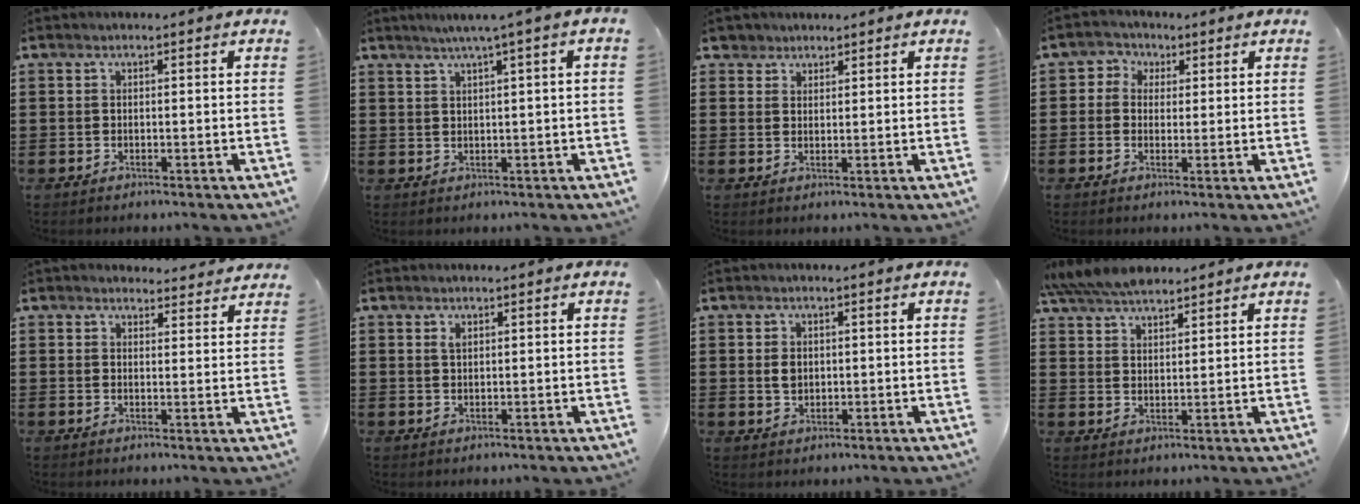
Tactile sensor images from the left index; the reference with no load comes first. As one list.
[{"total": 2.3, "force": [0.9, -0.5, 2.1], "torque": [-0.038, -0.007, 0.014]}, {"total": 2.4, "force": [1.9, 1.5, 0.1], "torque": [-0.012, 0.010, 0.037]}, {"total": 2.4, "force": [0.3, 2.4, -0.2], "torque": [-0.012, 0.009, 0.000]}, {"total": 3.1, "force": [3.0, 0.8, 0.2], "torque": [-0.005, -0.013, 0.055]}, {"total": 1.2, "force": [0.8, 0.5, 0.7], "torque": [-0.018, 0.003, 0.014]}, {"total": 2.2, "force": [0.3, 1.7, 1.4], "torque": [-0.032, 0.008, 0.005]}, {"total": 5.9, "force": [5.3, 1.5, 2.2], "torque": [-0.061, -0.009, 0.099]}]